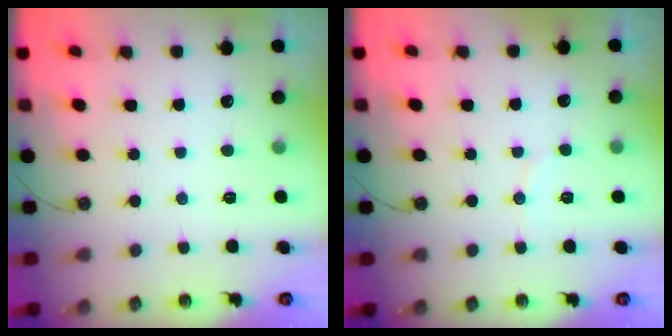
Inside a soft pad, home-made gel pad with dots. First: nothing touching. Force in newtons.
{"total": 4.1, "press": 4.1, "slide": 0.5}